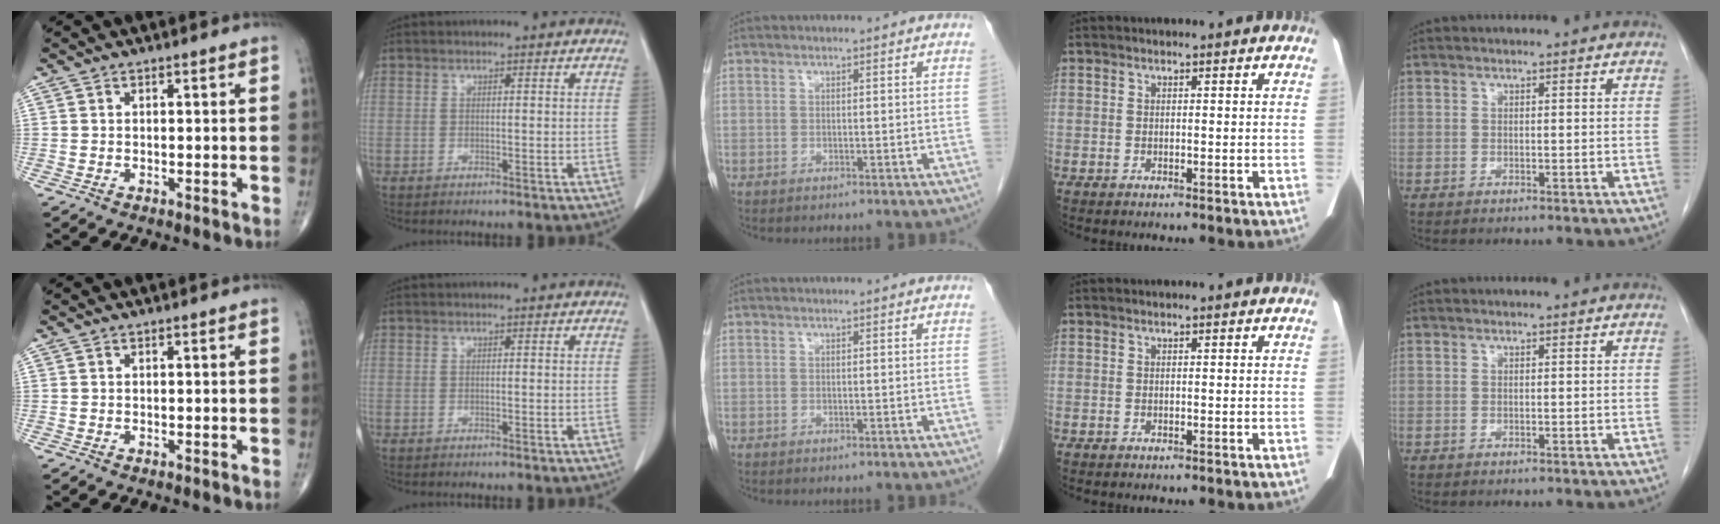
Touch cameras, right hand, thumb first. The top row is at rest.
{}